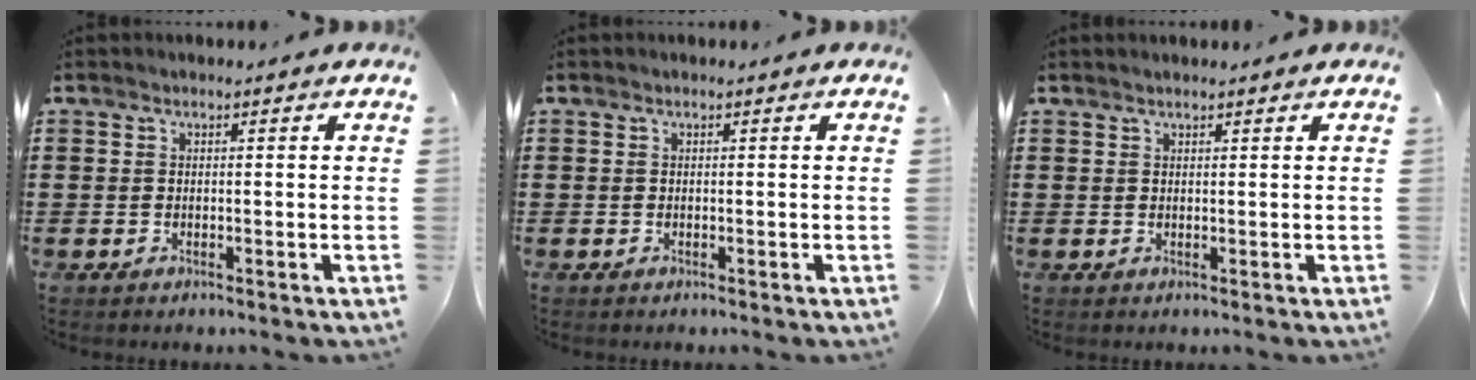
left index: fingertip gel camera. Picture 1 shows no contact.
{"total": 0.0}
{"total": 0.7, "force": [0.6, 0.0, 0.2], "torque": [-0.005, -0.001, 0.013]}